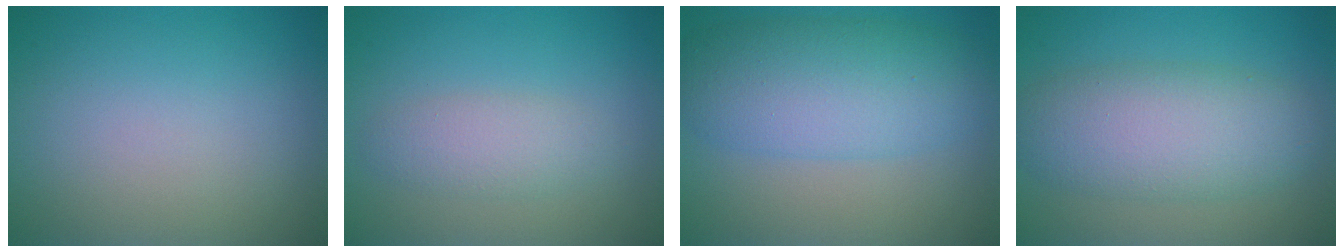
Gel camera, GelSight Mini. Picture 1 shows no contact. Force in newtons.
{"total": 2.4, "press": 2.4, "slide": 0.1}
{"total": 7.1, "press": 7.1, "slide": 0.1}
{"total": 6.4, "press": 6.4, "slide": 0.1}